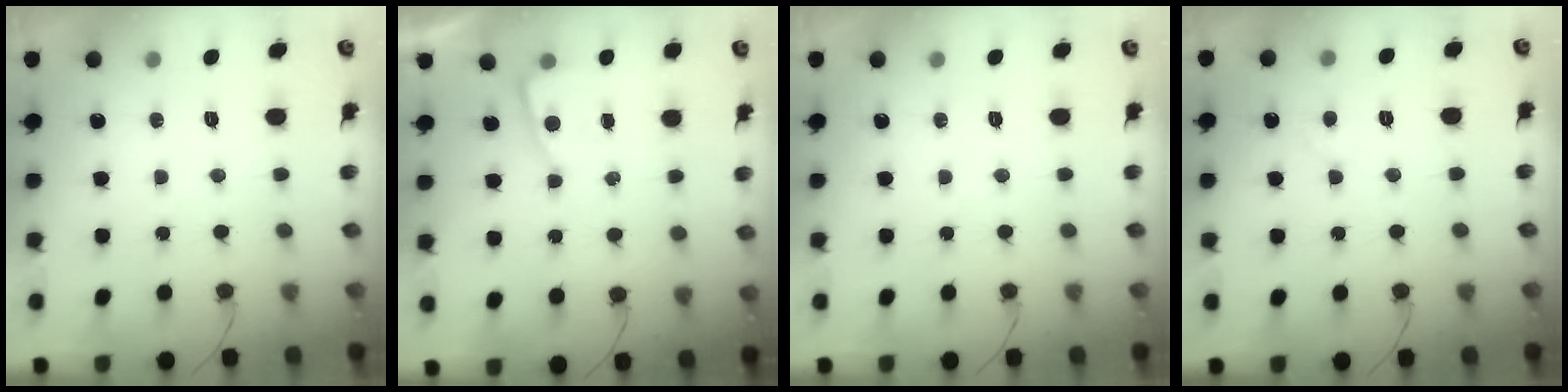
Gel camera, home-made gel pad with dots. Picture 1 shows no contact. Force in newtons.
{"total": 2.0, "press": 2.0, "slide": 0.2}
{"total": 0.0}
{"total": 3.5, "press": 3.5, "slide": 0.4}